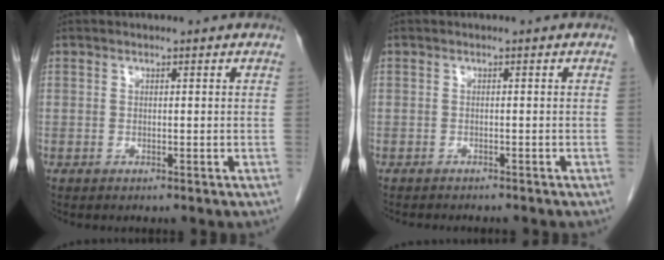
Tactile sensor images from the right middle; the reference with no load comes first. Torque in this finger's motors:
{"motor_torque": [0.06, -0.02, 0.01, 0.01]}